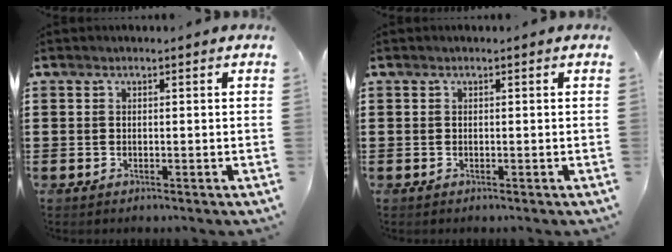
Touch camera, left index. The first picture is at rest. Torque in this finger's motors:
{"motor_torque": [0.01, 0.03, 0.00, 0.00]}